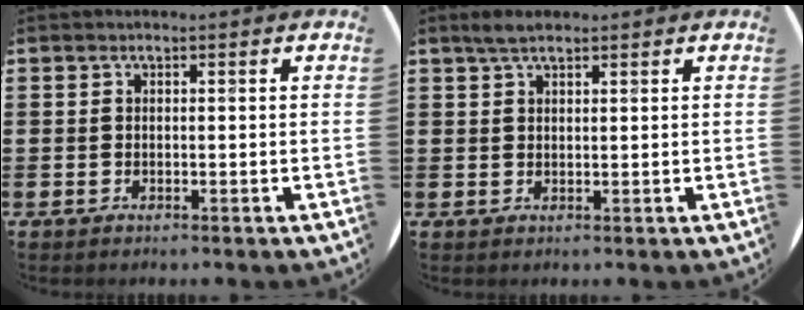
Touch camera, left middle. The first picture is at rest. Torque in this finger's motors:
{"motor_torque": [0.53, -0.55, 0.07, 0.01]}